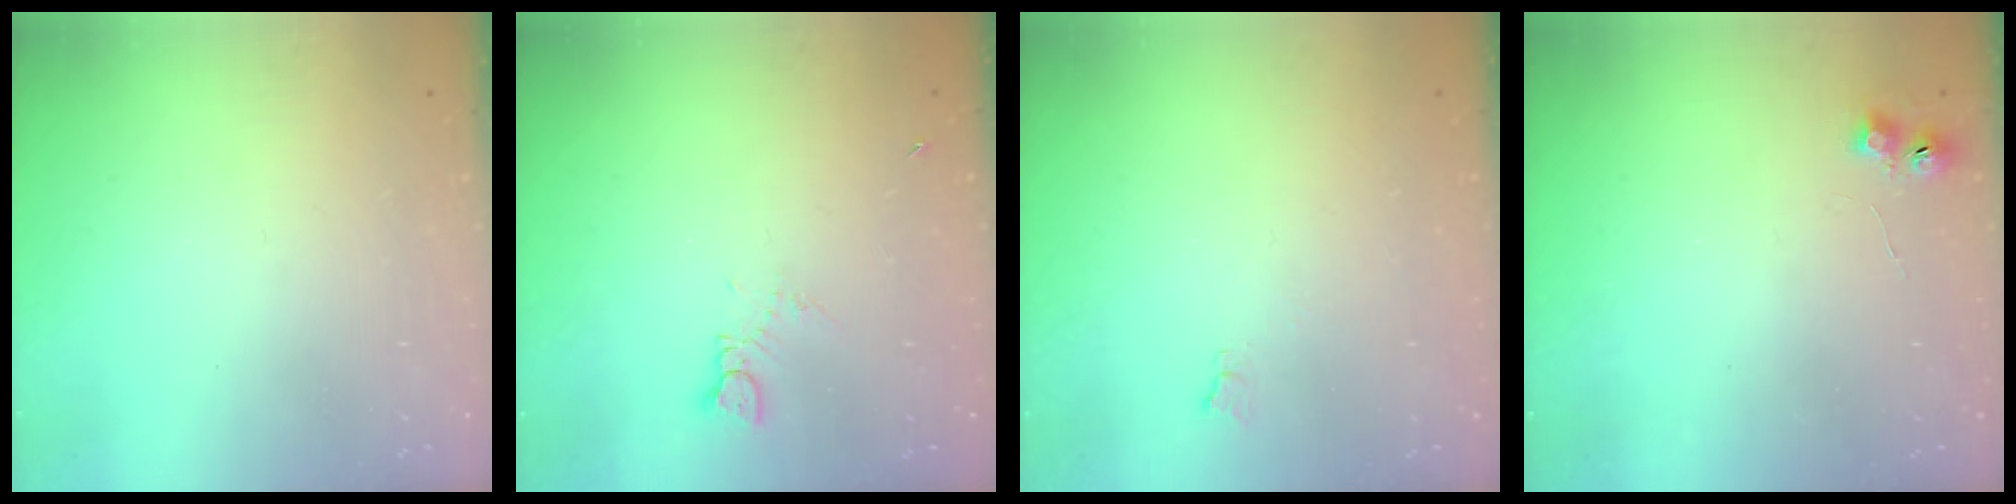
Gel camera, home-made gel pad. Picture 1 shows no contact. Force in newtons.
{"total": 2.0, "press": 2.0, "slide": 0.1}
{"total": 2.8, "press": 2.8, "slide": 0.6}
{"total": 5.6, "press": 5.6, "slide": 0.7}